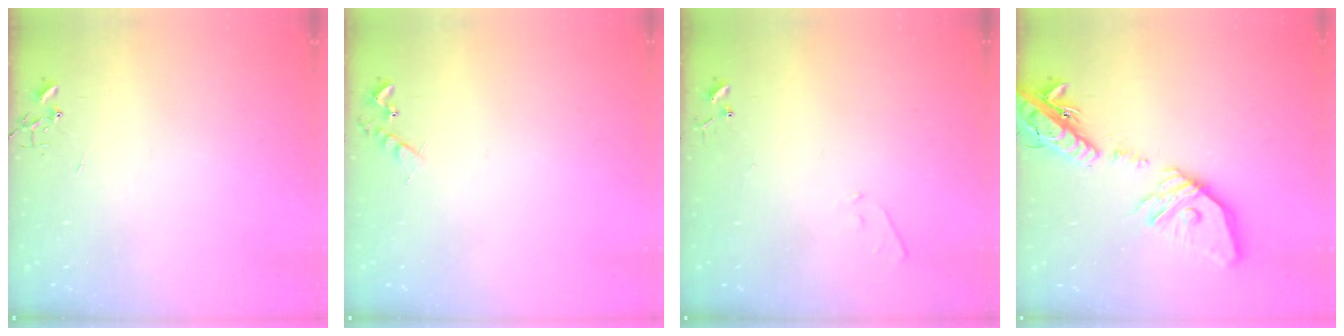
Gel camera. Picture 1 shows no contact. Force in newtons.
{"total": 6.1, "press": 6.0, "slide": 0.9}
{"total": 4.2, "press": 4.2, "slide": 0.6}
{"total": 23.6, "press": 23.3, "slide": 3.8}